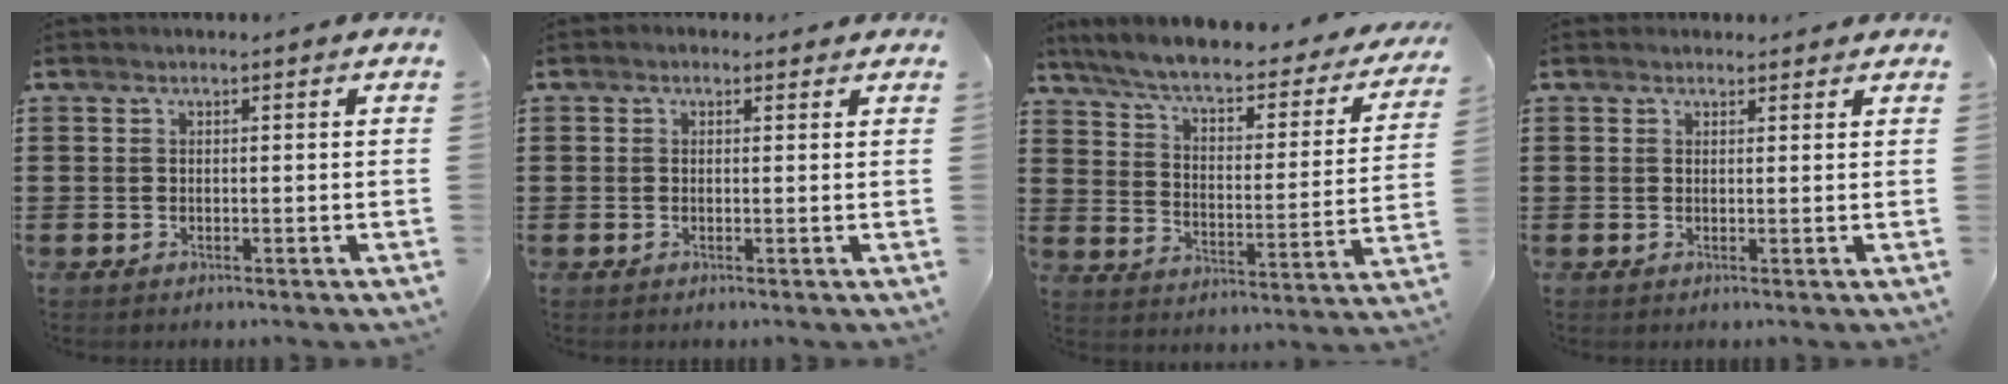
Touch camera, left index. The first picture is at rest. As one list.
[{"total": 0.8, "force": [0.3, 0.6, 0.3], "torque": [-0.009, 0.006, 0.006]}, {"total": 6.3, "force": [5.3, 0.6, 3.4], "torque": [-0.088, -0.037, 0.086]}, {"total": 1.2, "force": [1.1, 0.4, 0.1], "torque": [-0.004, 0.004, 0.022]}]